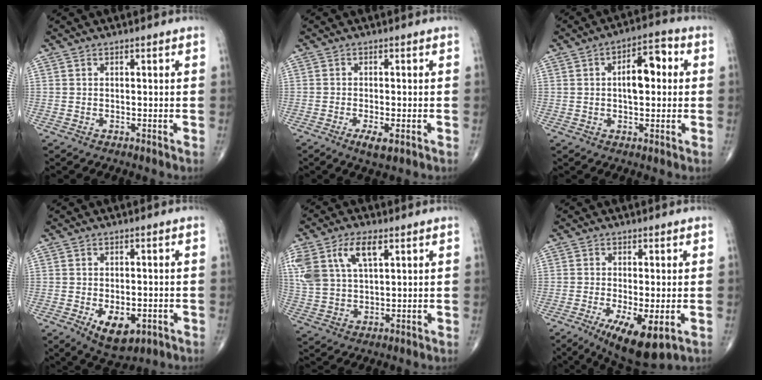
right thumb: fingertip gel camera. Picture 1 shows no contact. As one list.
[{"total": 3.4, "force": [-1.6, 0.9, 2.8], "torque": [-0.053, -0.006, -0.026]}, {"total": 8.7, "force": [1.1, 4.2, 7.6], "torque": [-0.104, 0.019, 0.010]}, {"total": 7.9, "force": [-2.8, 4.3, 6.1], "torque": [-0.083, -0.001, -0.029]}, {"total": 12.4, "force": [5.4, 6.3, 9.2], "torque": [-0.197, 0.000, 0.109]}, {"total": 10.3, "force": [-3.8, 3.1, 9.0], "torque": [-0.154, -0.019, -0.053]}]